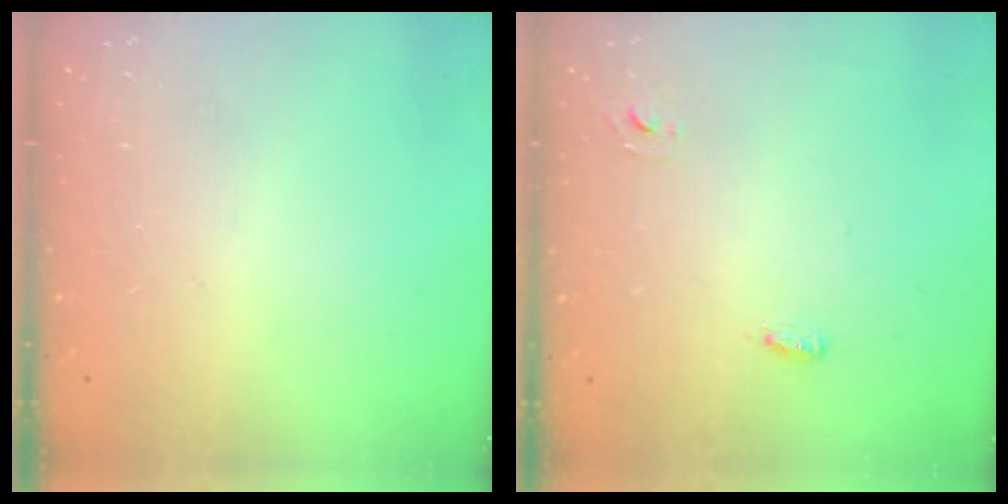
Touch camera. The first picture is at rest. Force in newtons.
{"total": 2.6, "press": 2.5, "slide": 0.6}